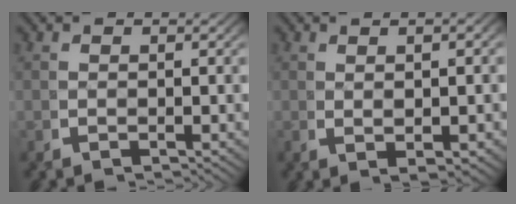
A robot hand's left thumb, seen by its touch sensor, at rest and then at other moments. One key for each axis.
{"total": 3.1, "fx": 0.3, "fy": 1.0, "fz": 2.9, "tx": -0.042, "ty": 0.003, "tz": 0.006}